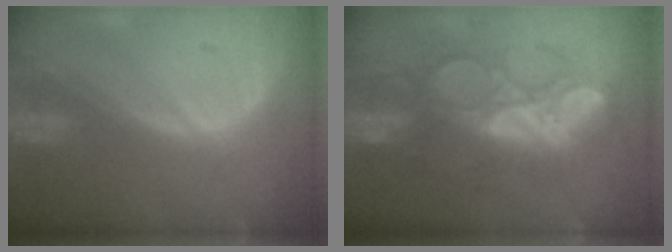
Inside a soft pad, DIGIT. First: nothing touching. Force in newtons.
{"total": 9.2, "press": 8.8, "slide": 2.5}